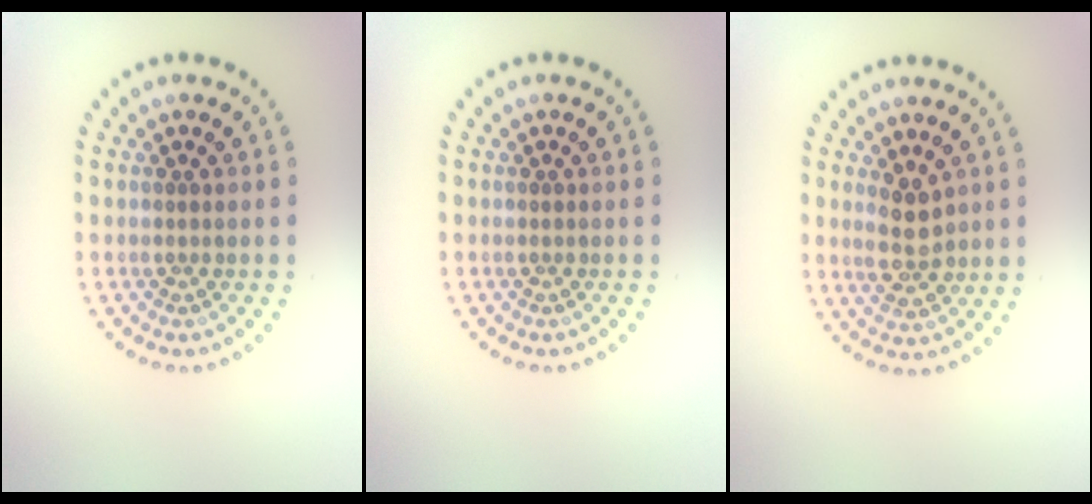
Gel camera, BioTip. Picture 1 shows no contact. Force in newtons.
{"total": 0.0}
{"total": 2.7, "press": 2.7, "slide": 0.6}